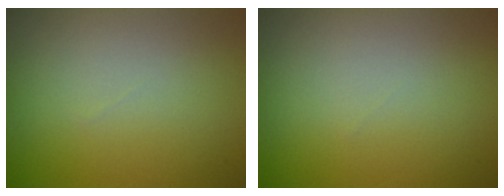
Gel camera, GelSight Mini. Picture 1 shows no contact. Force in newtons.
{"total": 0.0}